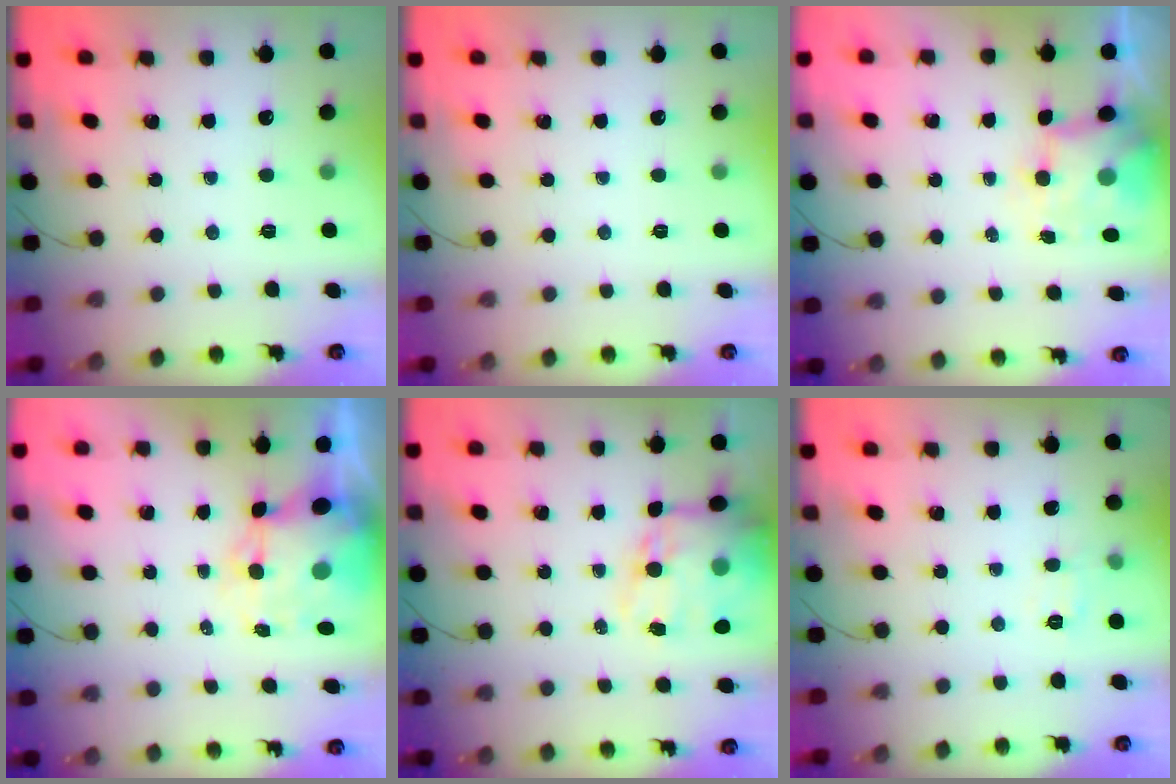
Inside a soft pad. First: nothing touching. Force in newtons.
{"total": 0.0}
{"total": 5.9, "press": 5.9, "slide": 1.1}
{"total": 10.0, "press": 9.6, "slide": 2.9}
{"total": 15.9, "press": 15.5, "slide": 3.5}
{"total": 5.7, "press": 5.5, "slide": 1.5}